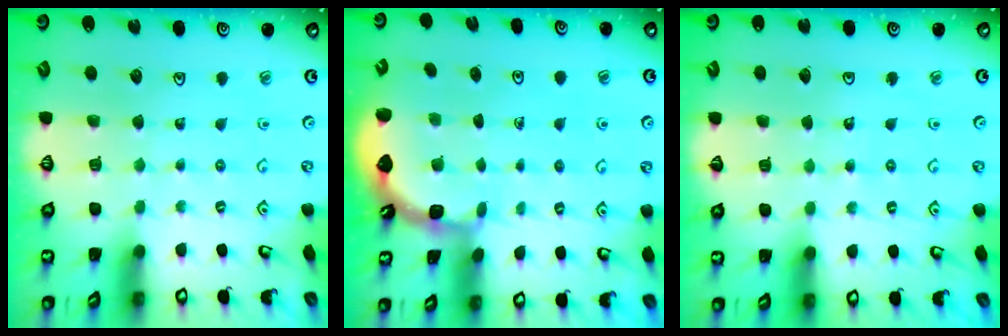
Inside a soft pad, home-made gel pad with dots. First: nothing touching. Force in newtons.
{"total": 1.9, "press": 1.9, "slide": 0.2}
{"total": 3.6, "press": 3.6, "slide": 0.5}